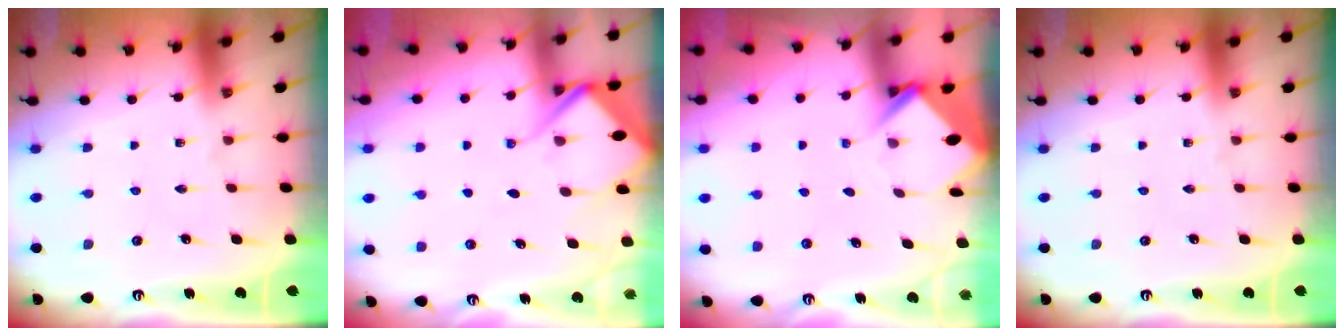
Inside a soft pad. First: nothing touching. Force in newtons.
{"total": 8.5, "press": 8.5, "slide": 1.0}
{"total": 3.5, "press": 3.5, "slide": 0.3}
{"total": 0.0}